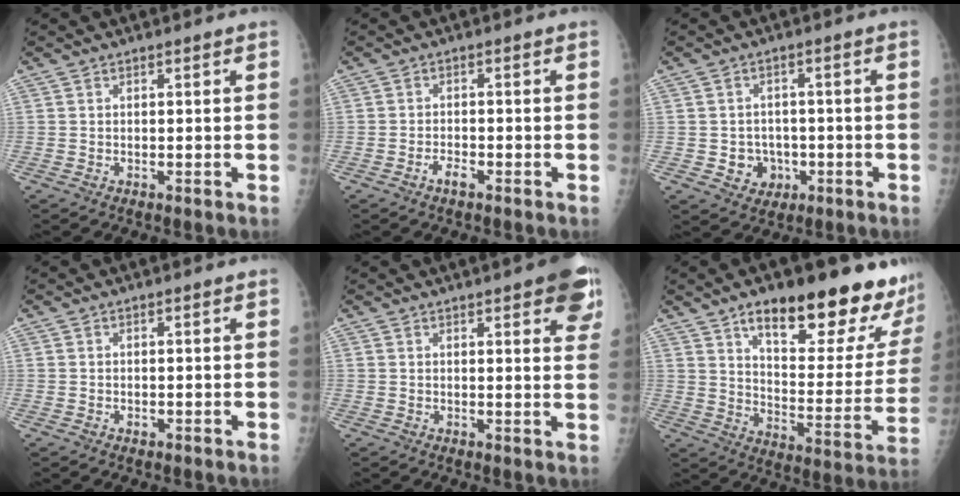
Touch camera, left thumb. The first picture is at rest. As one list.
[{"total": 2.2, "force": [-1.5, 0.9, 1.4], "torque": [-0.026, 0.008, -0.029]}, {"total": 5.3, "force": [-1.4, 4.8, 1.8], "torque": [0.001, 0.010, -0.013]}, {"total": 0.6, "force": [-0.2, 0.4, 0.3], "torque": [-0.003, 0.000, -0.003]}, {"total": 9.8, "force": [5.3, 2.8, 7.7], "torque": [-0.062, -0.013, 0.058]}, {"total": 25.1, "force": [17.4, 7.6, 16.4], "torque": [-0.183, -0.082, 0.248]}]